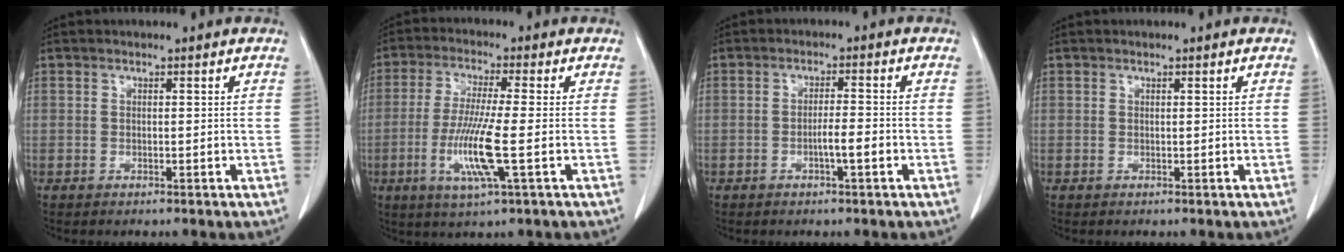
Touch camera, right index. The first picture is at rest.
{"total": 10.0, "force": [-2.5, 0.2, 9.6], "torque": [-0.198, -0.020, -0.052]}
{"total": 3.5, "force": [-1.2, 0.5, 3.2], "torque": [-0.056, 0.002, -0.019]}
{"total": 0.0}